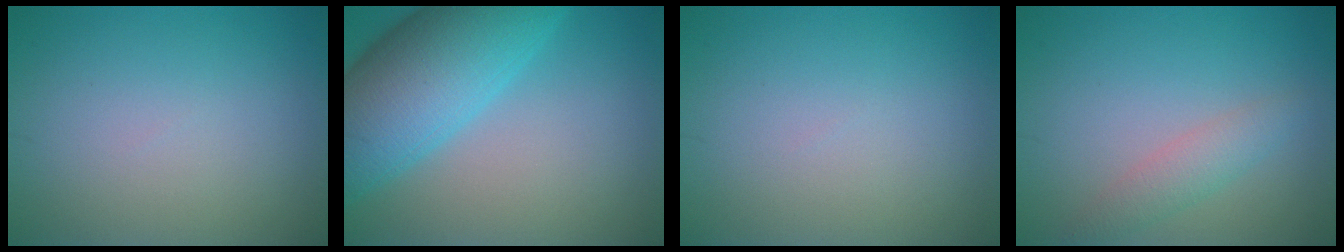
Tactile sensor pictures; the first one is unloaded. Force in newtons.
{"total": 10.6, "press": 10.6, "slide": 0.3}
{"total": 0.0}
{"total": 2.2, "press": 2.2, "slide": 0.1}